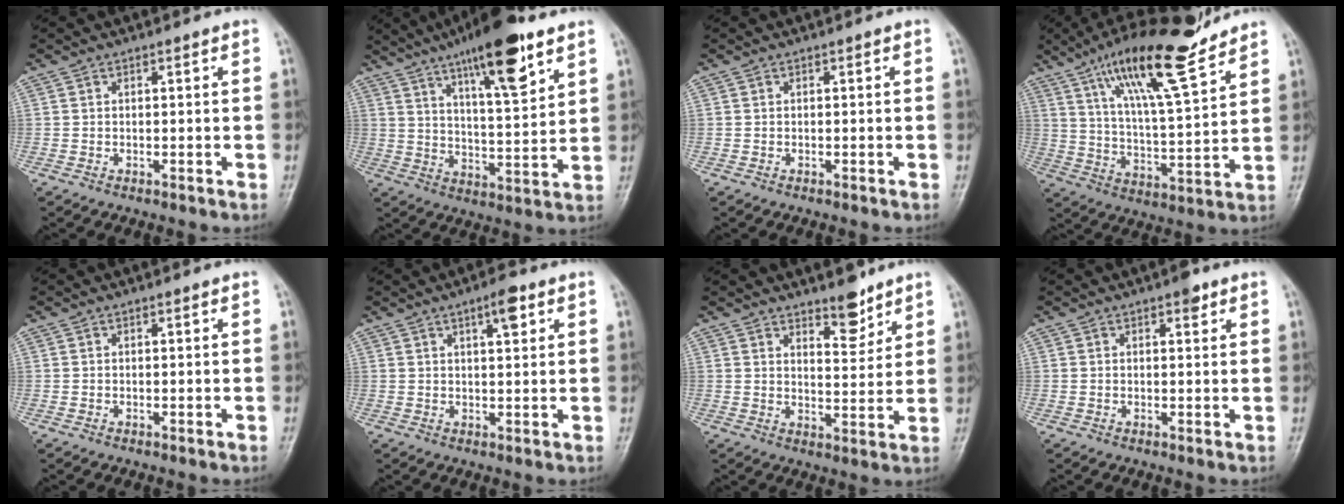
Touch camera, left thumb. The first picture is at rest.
{"total": 16.9, "force": [10.1, 4.1, 12.9], "torque": [-0.188, -0.044, 0.166]}
{"total": 0.0}
{"total": 17.9, "force": [12.6, 3.2, 12.3], "torque": [-0.194, -0.063, 0.220]}
{"total": 0.0}
{"total": 4.4, "force": [2.3, 1.4, 3.5], "torque": [-0.047, -0.009, 0.035]}
{"total": 6.3, "force": [4.8, 2.4, 3.3], "torque": [-0.028, -0.039, 0.075]}
{"total": 2.2, "force": [1.4, 0.9, 1.5], "torque": [-0.015, -0.005, 0.017]}